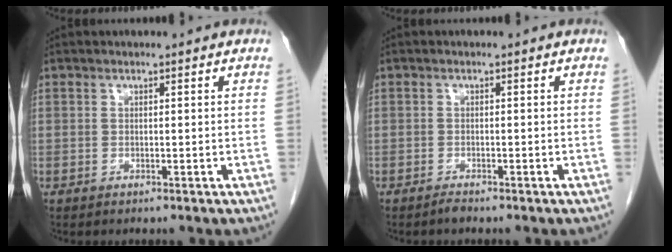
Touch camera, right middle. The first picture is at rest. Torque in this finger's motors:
{"motor_torque": [-0.01, 0.09, -0.01, 0.00]}